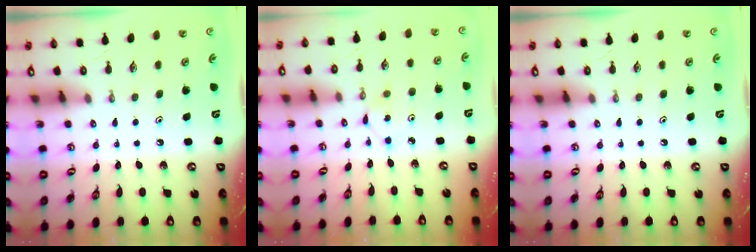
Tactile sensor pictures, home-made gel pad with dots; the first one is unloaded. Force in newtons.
{"total": 2.8, "press": 2.8, "slide": 0.1}
{"total": 0.0}